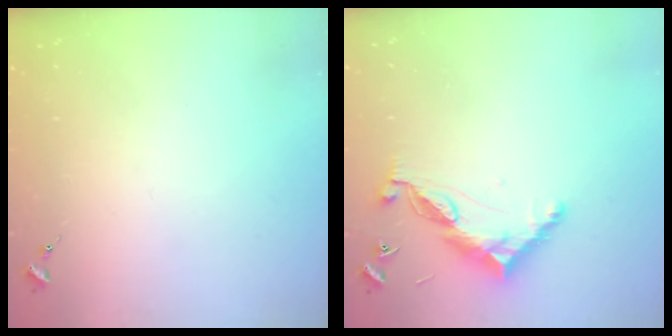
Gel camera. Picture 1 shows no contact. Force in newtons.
{"total": 10.1, "press": 10.1, "slide": 0.4}